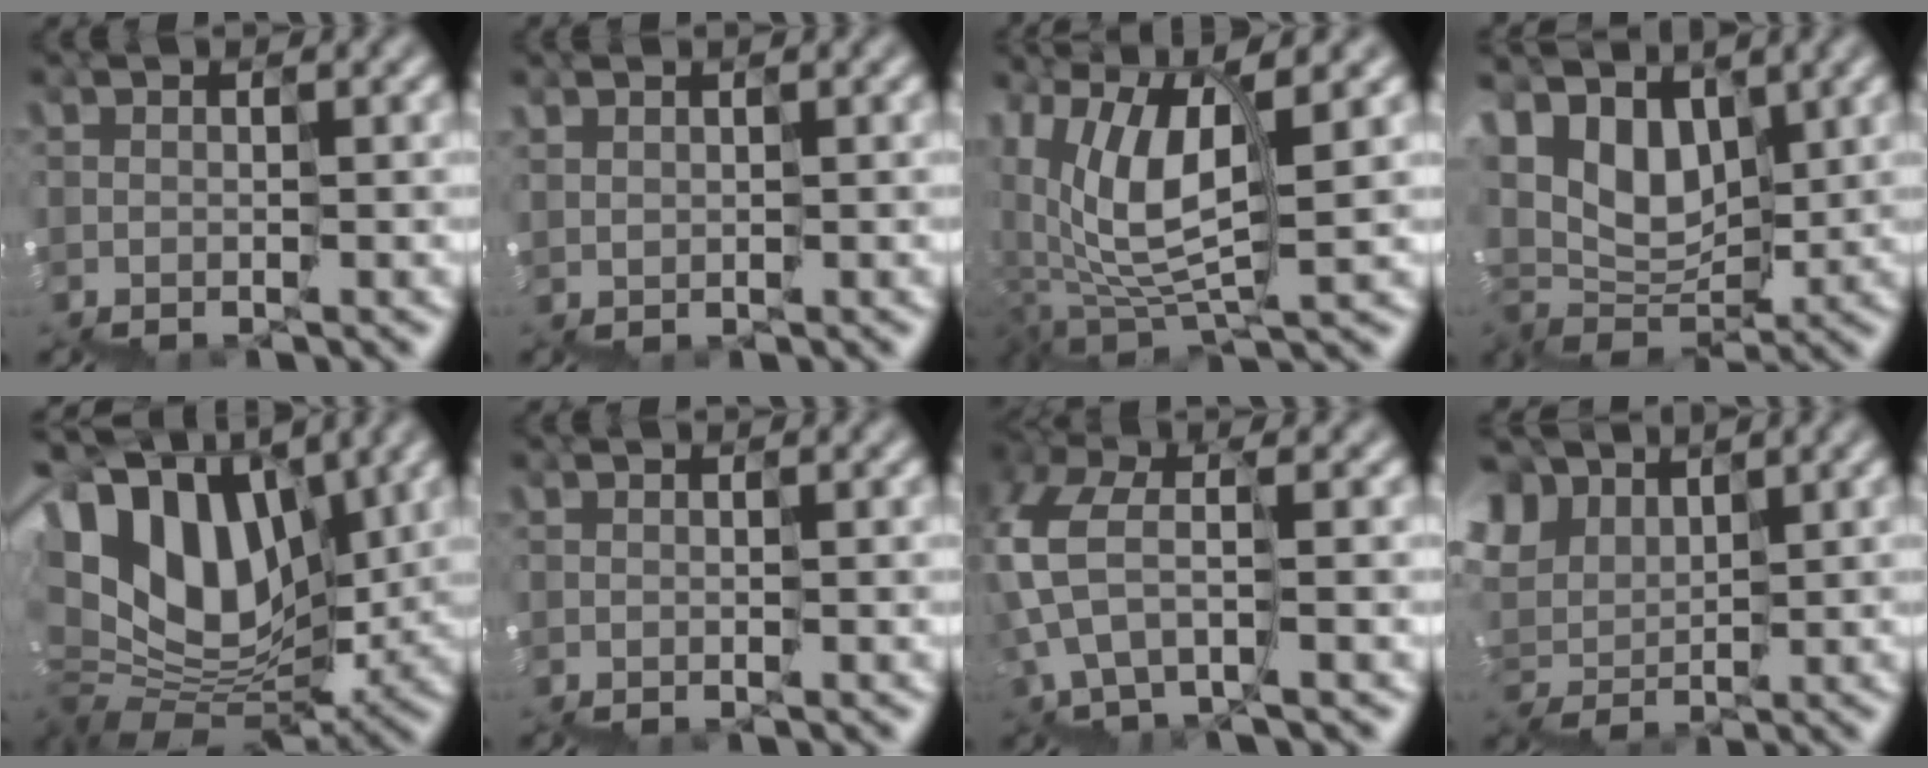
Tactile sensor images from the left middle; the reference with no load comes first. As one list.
[{"total": 0.8, "force": [0.5, 0.3, -0.5], "torque": [0.011, 0.011, 0.017]}, {"total": 6.1, "force": [3.3, 3.1, 4.0], "torque": [-0.095, 0.010, 0.064]}, {"total": 3.9, "force": [2.5, 2.8, 0.8], "torque": [-0.015, 0.015, 0.039]}, {"total": 10.4, "force": [4.6, 7.0, 6.2], "torque": [-0.119, 0.032, 0.080]}, {"total": 0.0}, {"total": 3.7, "force": [0.3, 1.8, 3.2], "torque": [-0.088, 0.023, -0.003]}, {"total": 5.3, "force": [4.6, 2.6, -0.6], "torque": [-0.016, 0.027, 0.080]}]